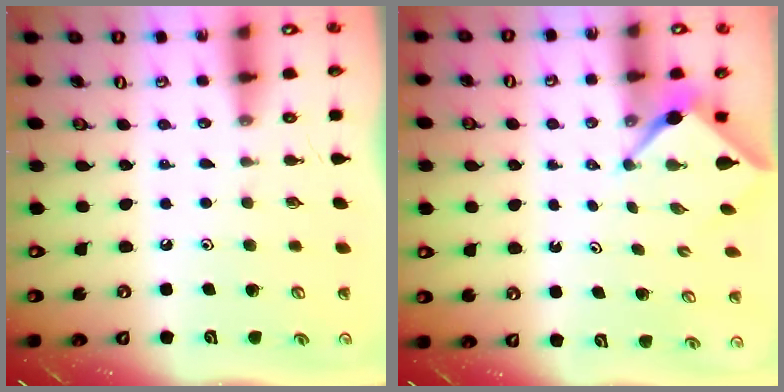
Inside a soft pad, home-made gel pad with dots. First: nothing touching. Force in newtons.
{"total": 2.4, "press": 2.4, "slide": 0.2}